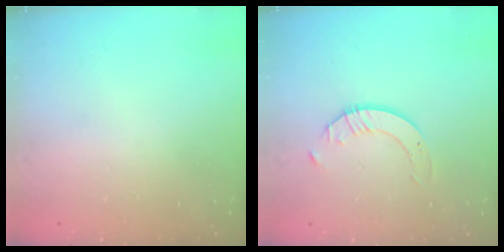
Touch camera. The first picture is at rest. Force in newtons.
{"total": 2.0, "press": 2.0, "slide": 0.2}